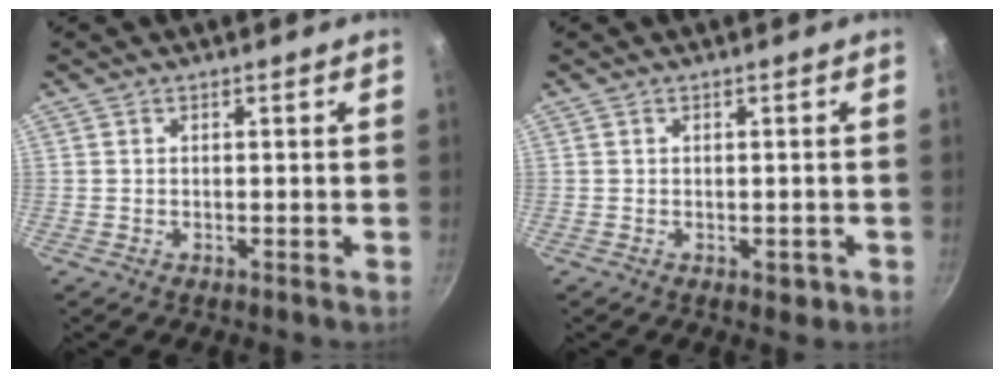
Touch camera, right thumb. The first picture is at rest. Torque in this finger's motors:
{"motor_torque": [2.45, 1.76, 0.93, -0.38, -0.24]}